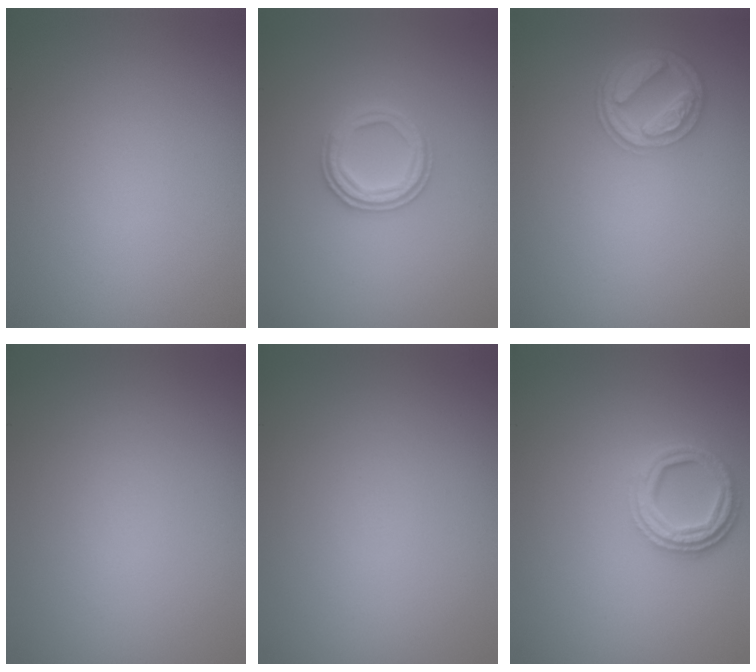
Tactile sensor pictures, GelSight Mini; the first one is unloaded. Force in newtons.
{"total": 2.8, "press": 2.6, "slide": 1.0}
{"total": 4.2, "press": 3.4, "slide": 2.4}
{"total": 0.0}
{"total": 0.0}
{"total": 3.8, "press": 2.9, "slide": 2.4}